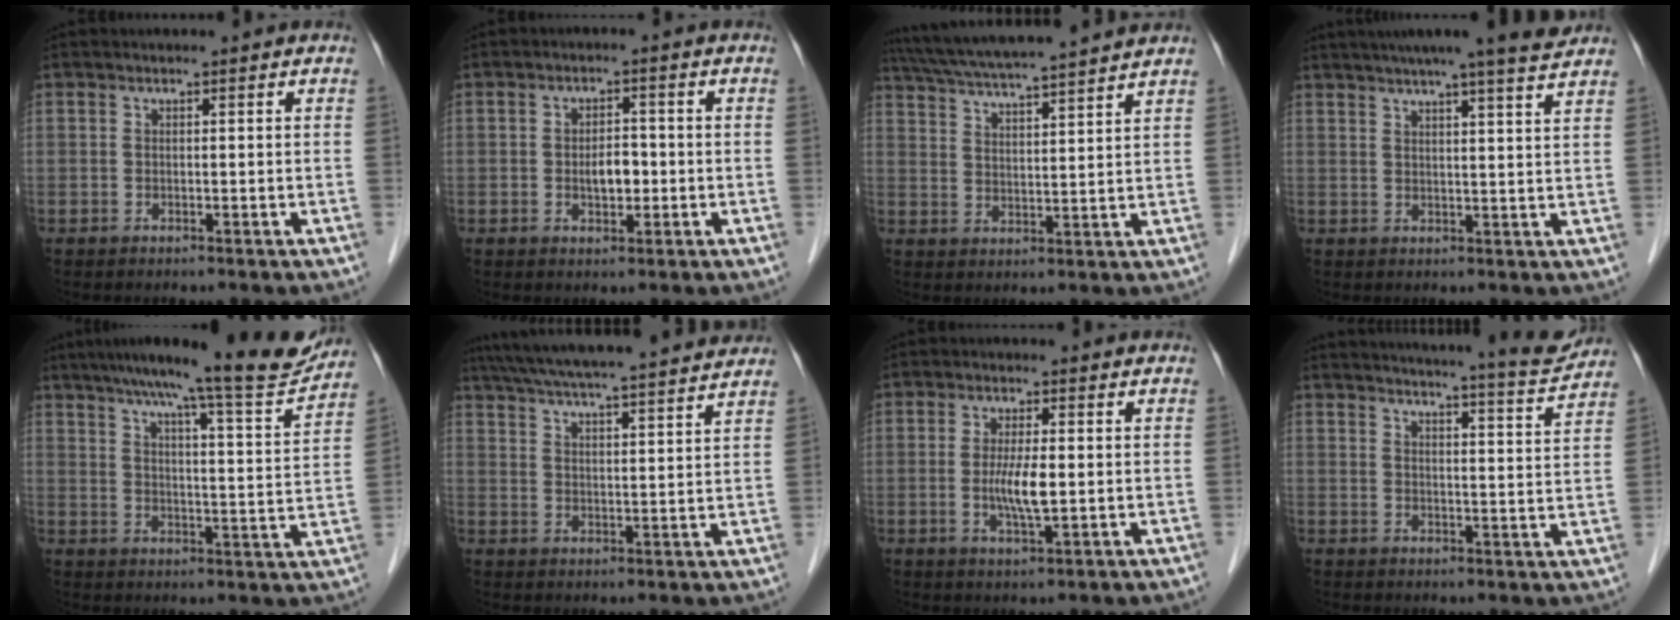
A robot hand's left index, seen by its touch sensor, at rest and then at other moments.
{"total": 3.4, "force": [-0.6, 1.8, 2.9], "torque": [-0.047, 0.004, -0.008]}
{"total": 16.5, "force": [14.7, -0.4, 7.5], "torque": [-0.140, 0.028, 0.221]}
{"total": 12.3, "force": [10.7, -0.6, 6.0], "torque": [-0.096, 0.009, 0.129]}
{"total": 16.9, "force": [14.9, 0.6, 7.9], "torque": [-0.114, -0.015, 0.199]}
{"total": 22.8, "force": [20.6, 0.9, 9.7], "torque": [-0.169, 0.023, 0.285]}
{"total": 4.9, "force": [-0.3, 0.7, 4.8], "torque": [-0.098, -0.008, -0.005]}
{"total": 14.2, "force": [13.5, 0.2, 4.5], "torque": [-0.066, -0.036, 0.161]}